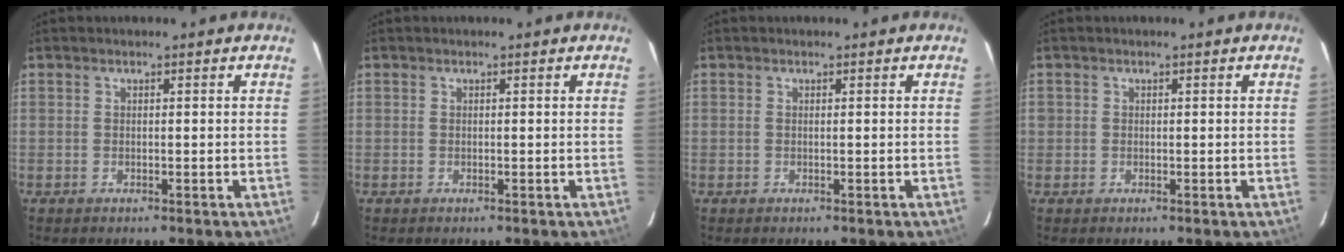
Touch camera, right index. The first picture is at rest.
{"total": 0.0}
{"total": 0.0}
{"total": 0.7, "force": [-0.1, 0.7, -0.1], "torque": [0.004, -0.001, -0.002]}